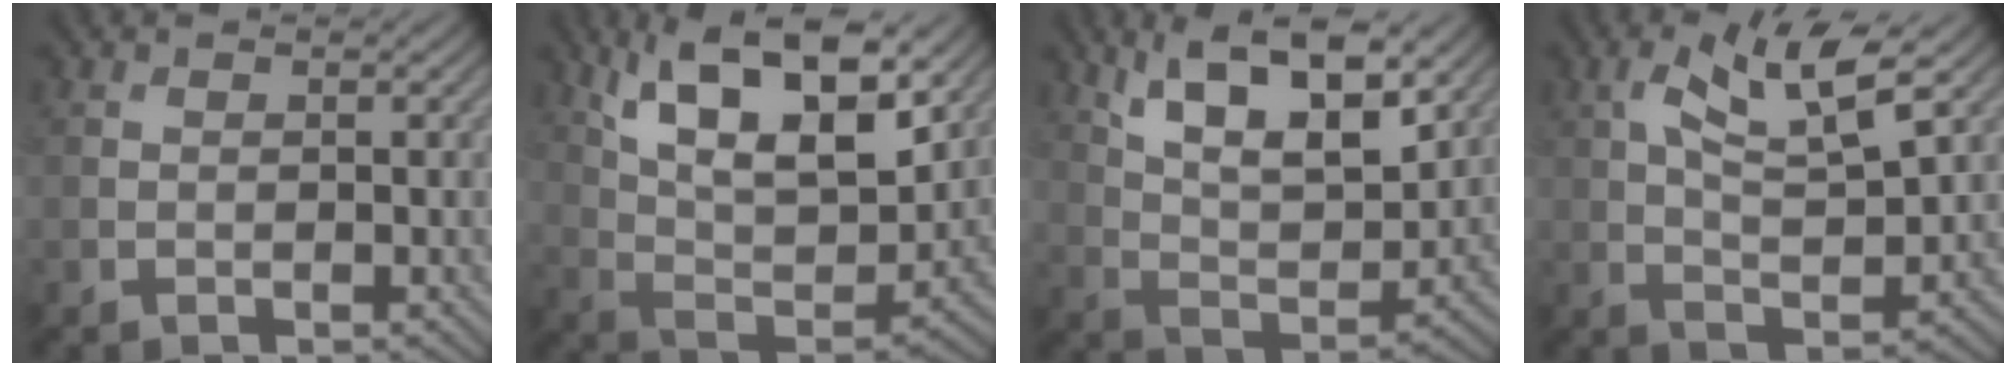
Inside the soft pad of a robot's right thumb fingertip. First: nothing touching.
{"total": 15.5, "force": [8.7, 6.0, 11.2], "torque": [-0.220, -0.005, 0.152]}
{"total": 13.5, "force": [8.2, 4.9, 9.5], "torque": [-0.172, -0.010, 0.144]}
{"total": 9.0, "force": [4.1, 2.7, 7.5], "torque": [-0.142, 0.006, 0.076]}